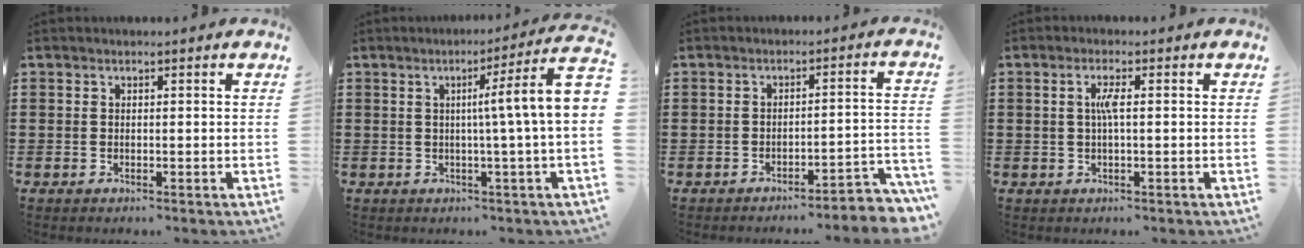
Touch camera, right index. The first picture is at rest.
{"total": 7.3, "force": [0.5, -1.2, 7.2], "torque": [-0.118, -0.023, -0.003]}
{"total": 3.5, "force": [-3.3, 0.0, 1.2], "torque": [-0.023, -0.007, -0.070]}
{"total": 2.7, "force": [0.1, 0.2, 2.7], "torque": [-0.053, -0.002, -0.001]}